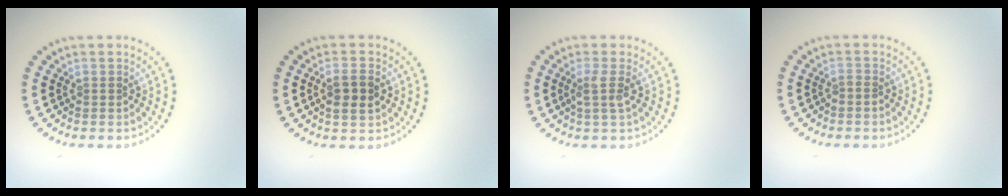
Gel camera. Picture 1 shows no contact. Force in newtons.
{"total": 2.6, "press": 2.5, "slide": 0.6}
{"total": 1.8, "press": 1.4, "slide": 1.2}
{"total": 0.7, "press": 0.3, "slide": 0.6}